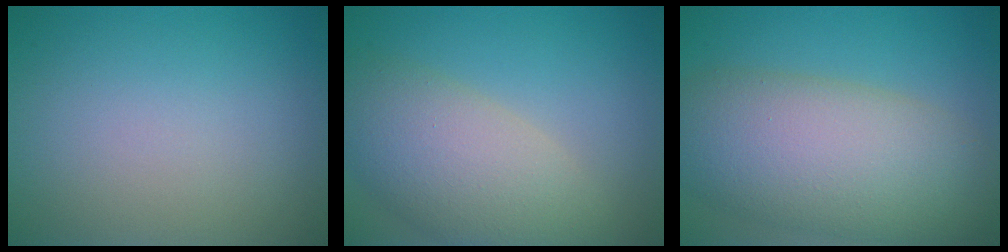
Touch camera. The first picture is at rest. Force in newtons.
{"total": 7.6, "press": 7.6, "slide": 0.5}
{"total": 10.6, "press": 10.6, "slide": 0.5}